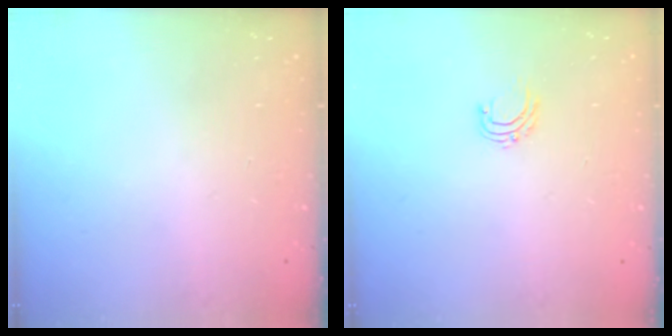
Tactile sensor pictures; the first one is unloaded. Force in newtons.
{"total": 4.8, "press": 4.8, "slide": 0.3}